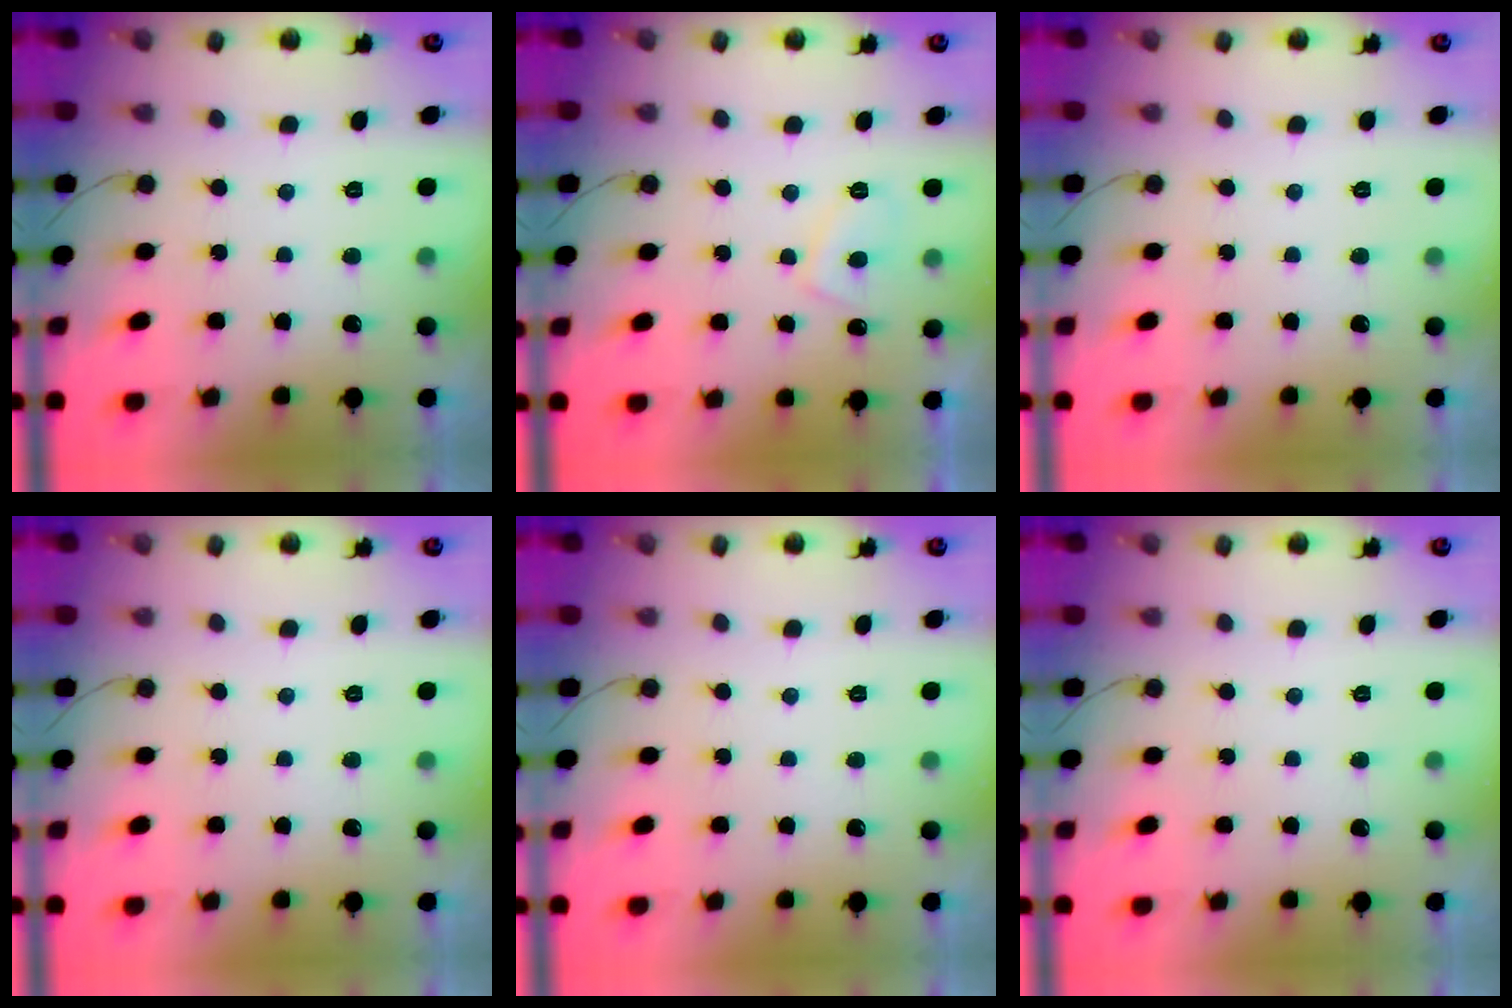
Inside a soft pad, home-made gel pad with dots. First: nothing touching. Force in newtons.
{"total": 3.6, "press": 3.5, "slide": 0.9}
{"total": 0.0}
{"total": 0.0}
{"total": 0.0}
{"total": 0.0}